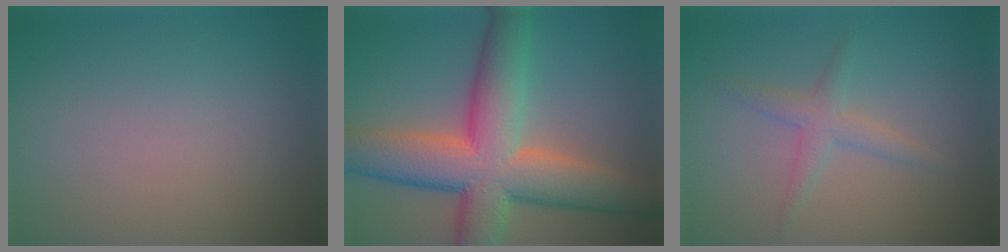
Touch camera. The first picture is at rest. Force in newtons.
{"total": 12.0, "press": 12.0, "slide": 0.6}
{"total": 2.1, "press": 2.1, "slide": 0.1}